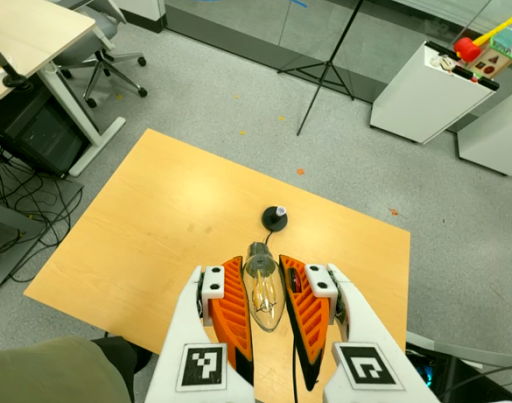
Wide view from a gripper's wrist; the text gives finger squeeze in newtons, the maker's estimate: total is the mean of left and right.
{"total": 18.1, "left": 18.9, "right": 17.2}